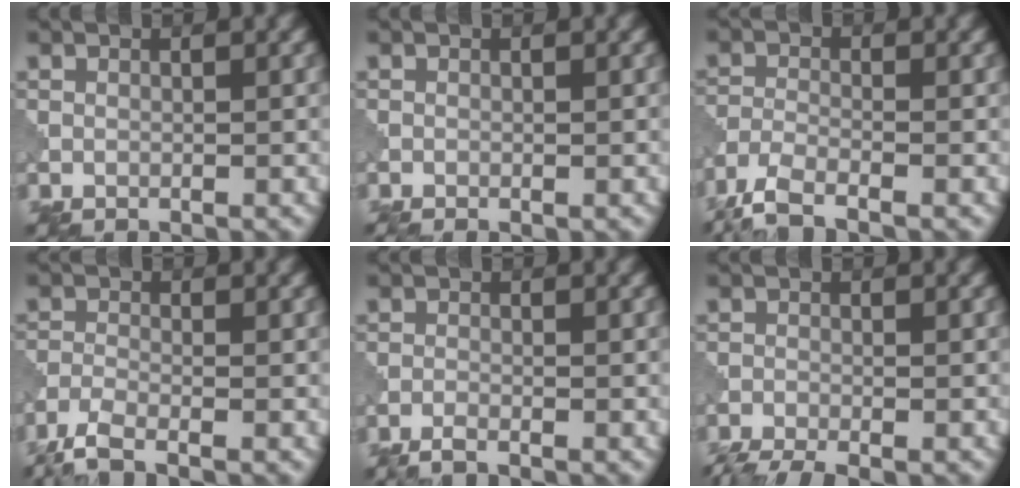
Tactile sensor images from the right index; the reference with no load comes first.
{"total": 0.6, "force": [-0.3, 0.2, 0.4], "torque": [-0.011, -0.002, -0.006]}
{"total": 4.1, "force": [-3.3, 0.9, 2.3], "torque": [-0.049, -0.010, -0.078]}
{"total": 3.3, "force": [-2.5, 0.7, 2.0], "torque": [-0.045, -0.008, -0.063]}
{"total": 1.2, "force": [-1.0, 0.1, 0.6], "torque": [-0.013, -0.001, -0.025]}
{"total": 4.8, "force": [-4.0, 0.9, 2.4], "torque": [-0.047, -0.024, -0.076]}